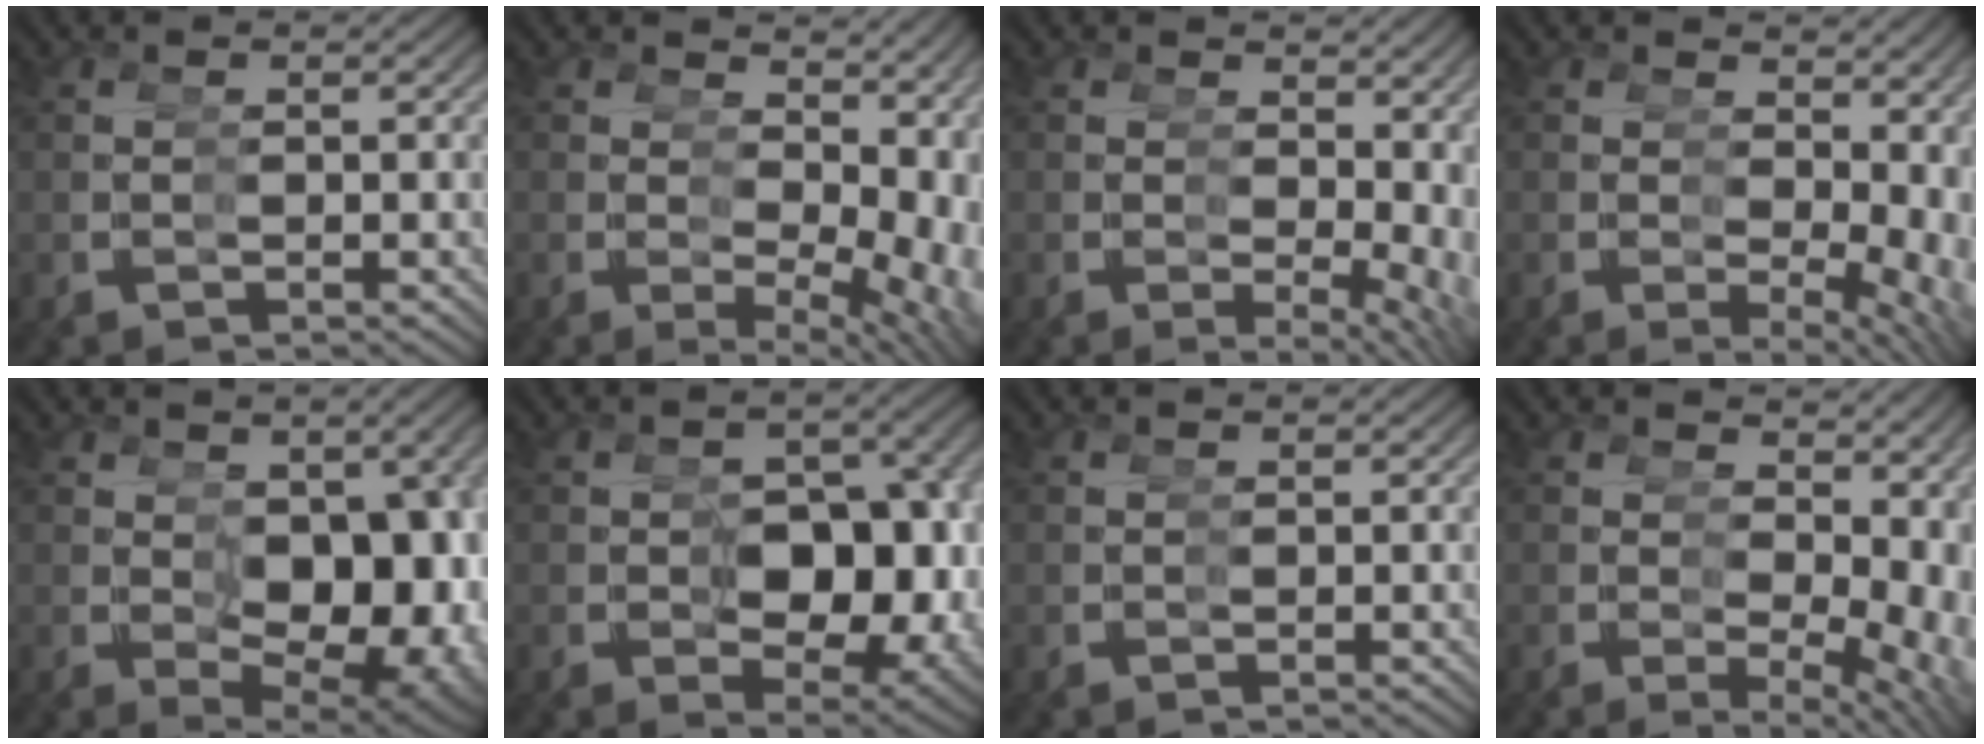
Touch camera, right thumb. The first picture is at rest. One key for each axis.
{"total": 6.7, "fx": 0.2, "fy": 3.6, "fz": 5.7, "tx": -0.074, "ty": -0.017, "tz": 0.021}
{"total": 4.8, "fx": 0.0, "fy": 2.7, "fz": 4.0, "tx": -0.039, "ty": -0.020, "tz": 0.008}
{"total": 5.4, "fx": 0.0, "fy": 3.0, "fz": 4.5, "tx": -0.047, "ty": -0.019, "tz": 0.009}
{"total": 9.9, "fx": -0.4, "fy": 5.7, "fz": 8.0, "tx": -0.135, "ty": -0.033, "tz": 0.014}
{"total": 11.8, "fx": -1.1, "fy": 7.5, "fz": 9.0, "tx": -0.144, "ty": -0.044, "tz": 0.003}
{"total": 0.0}
{"total": 5.9, "fx": 0.2, "fy": 3.1, "fz": 5.1, "tx": -0.060, "ty": -0.016, "tz": 0.016}